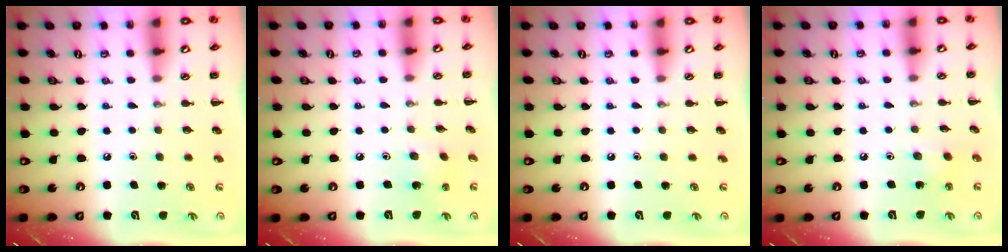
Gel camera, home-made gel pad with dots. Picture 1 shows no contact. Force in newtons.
{"total": 1.8, "press": 1.6, "slide": 0.7}
{"total": 0.0}
{"total": 3.0, "press": 2.8, "slide": 0.9}